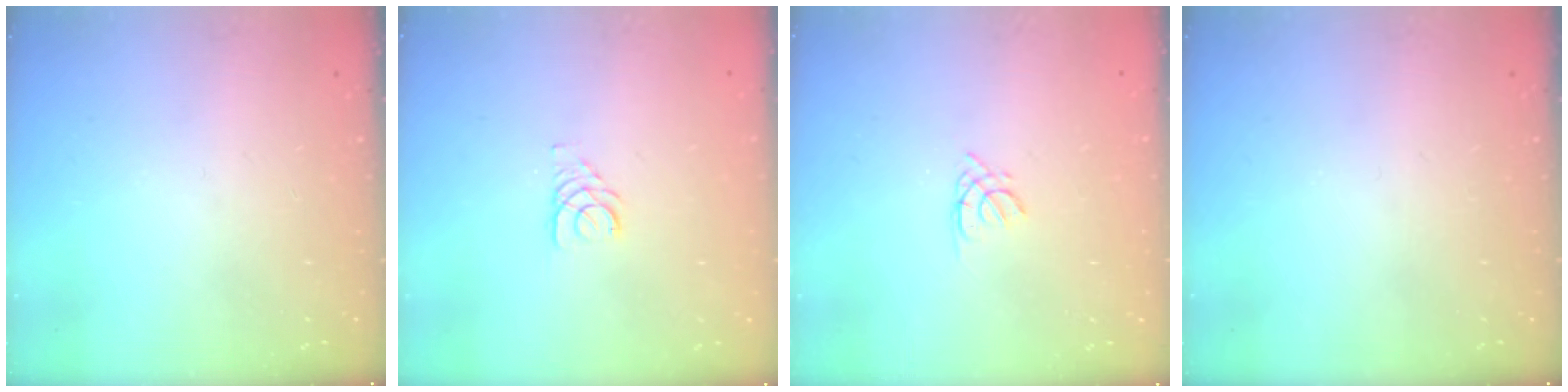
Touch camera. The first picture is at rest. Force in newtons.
{"total": 2.7, "press": 2.7, "slide": 0.2}
{"total": 1.7, "press": 1.7, "slide": 0.3}
{"total": 0.0}